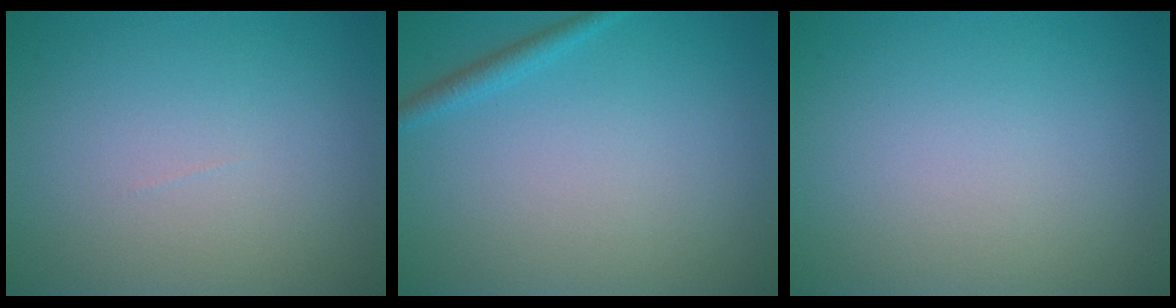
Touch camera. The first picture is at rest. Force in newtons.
{"total": 1.3, "press": 1.3, "slide": 0.1}
{"total": 0.0}